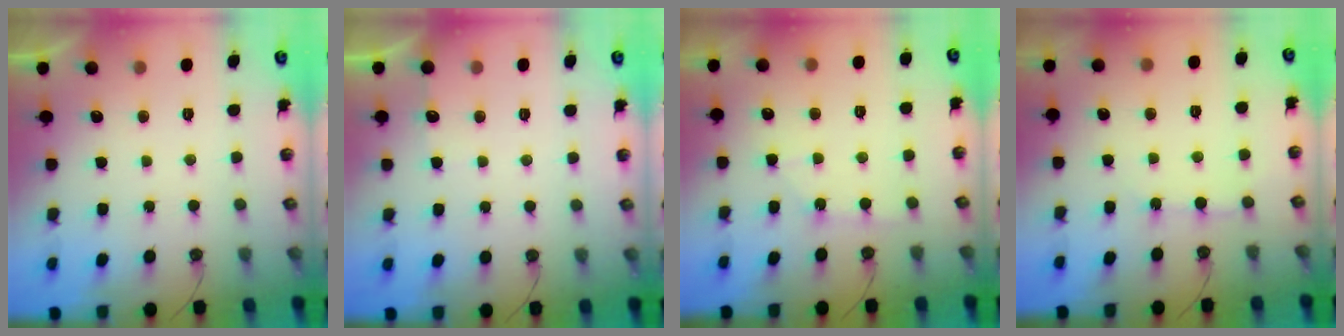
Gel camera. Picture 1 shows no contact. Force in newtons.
{"total": 4.5, "press": 4.5, "slide": 0.5}
{"total": 4.8, "press": 4.8, "slide": 0.5}
{"total": 3.6, "press": 3.5, "slide": 0.5}